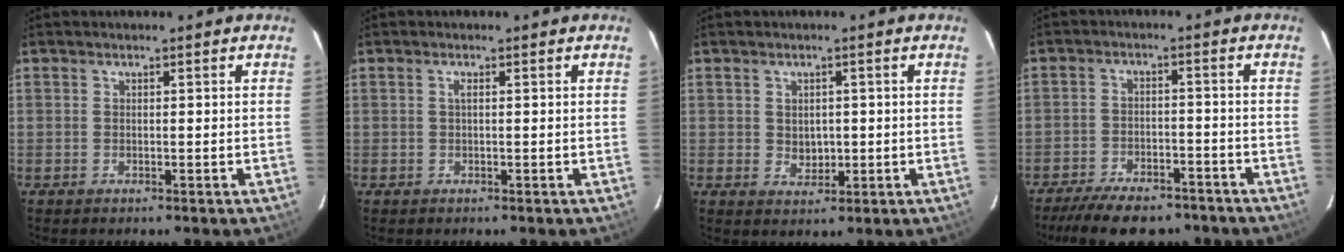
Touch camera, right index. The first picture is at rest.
{"total": 0.7, "force": [0.1, 0.0, 0.7], "torque": [-0.013, 0.002, -0.001]}
{"total": 3.1, "force": [0.0, 2.6, 1.7], "torque": [-0.026, -0.001, 0.006]}
{"total": 14.7, "force": [-11.8, 5.7, 6.6], "torque": [-0.147, -0.008, -0.170]}